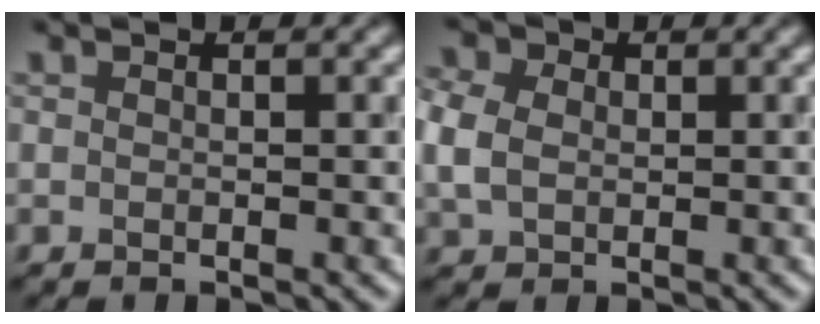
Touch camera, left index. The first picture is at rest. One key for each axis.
{"total": 4.7, "fx": 0.8, "fy": 3.9, "fz": 2.6, "tx": -0.090, "ty": 0.020, "tz": 0.019}